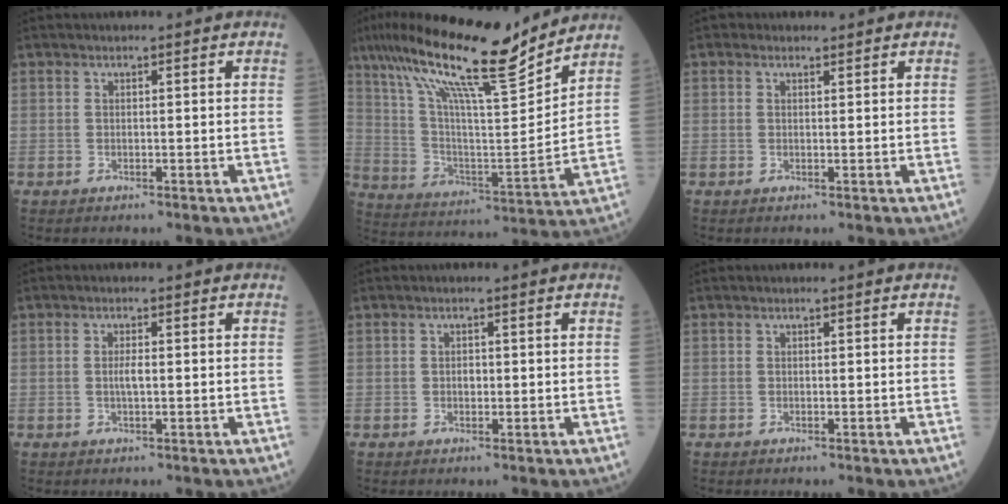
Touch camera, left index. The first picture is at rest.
{"total": 20.7, "force": [16.3, 1.6, 12.6], "torque": [-0.225, 0.010, 0.281]}
{"total": 0.9, "force": [0.6, 0.5, 0.2], "torque": [-0.007, 0.000, 0.007]}
{"total": 1.8, "force": [0.0, 0.3, 1.7], "torque": [-0.037, 0.001, 0.000]}
{"total": 1.1, "force": [0.0, 0.7, 0.9], "torque": [-0.015, 0.002, 0.000]}
{"total": 0.0}